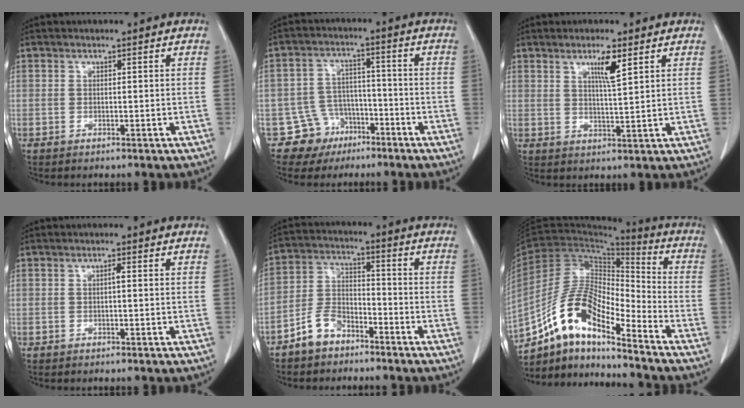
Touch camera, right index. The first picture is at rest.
{"total": 7.0, "force": [-4.1, 5.7, -0.1], "torque": [0.011, 0.022, -0.062]}
{"total": 4.5, "force": [2.4, 0.0, 3.8], "torque": [-0.066, -0.006, 0.042]}
{"total": 0.7, "force": [0.0, 0.1, 0.7], "torque": [-0.013, 0.002, 0.000]}
{"total": 6.7, "force": [-4.7, 3.8, 2.8], "torque": [-0.065, 0.011, -0.093]}
{"total": 13.7, "force": [-10.0, 3.4, 8.8], "torque": [-0.172, 0.024, -0.181]}